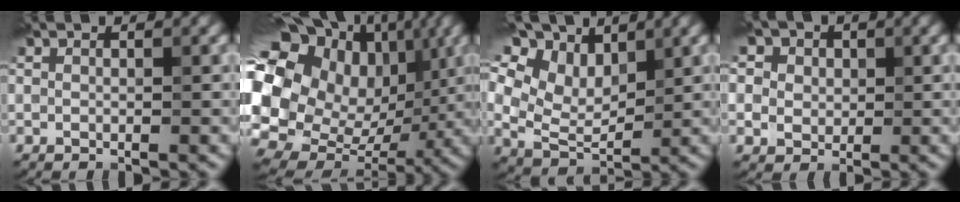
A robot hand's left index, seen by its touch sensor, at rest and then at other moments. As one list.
[{"total": 18.8, "force": [2.4, 15.5, 10.3], "torque": [-0.221, 0.018, 0.054]}, {"total": 15.5, "force": [8.7, 8.8, 9.5], "torque": [-0.183, 0.061, 0.122]}, {"total": 11.8, "force": [5.6, 8.7, 5.5], "torque": [-0.130, 0.044, 0.063]}]